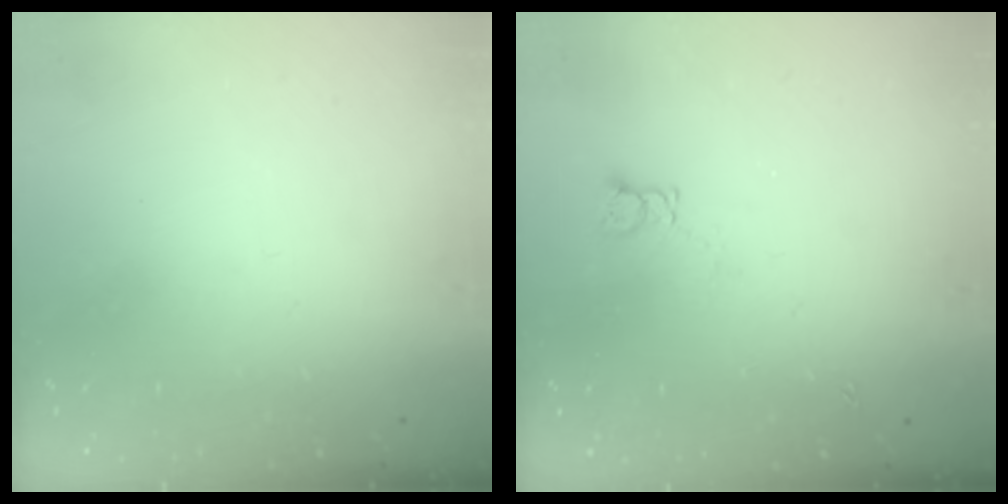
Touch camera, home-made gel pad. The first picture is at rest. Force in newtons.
{"total": 2.0, "press": 2.0, "slide": 0.3}